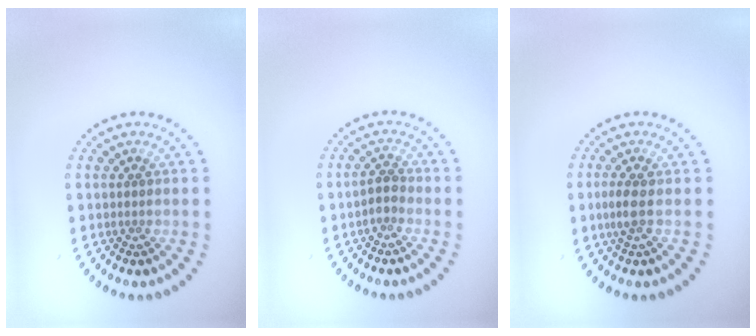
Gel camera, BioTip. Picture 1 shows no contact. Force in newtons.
{"total": 1.4, "press": 1.2, "slide": 0.9}
{"total": 1.6, "press": 1.5, "slide": 0.7}